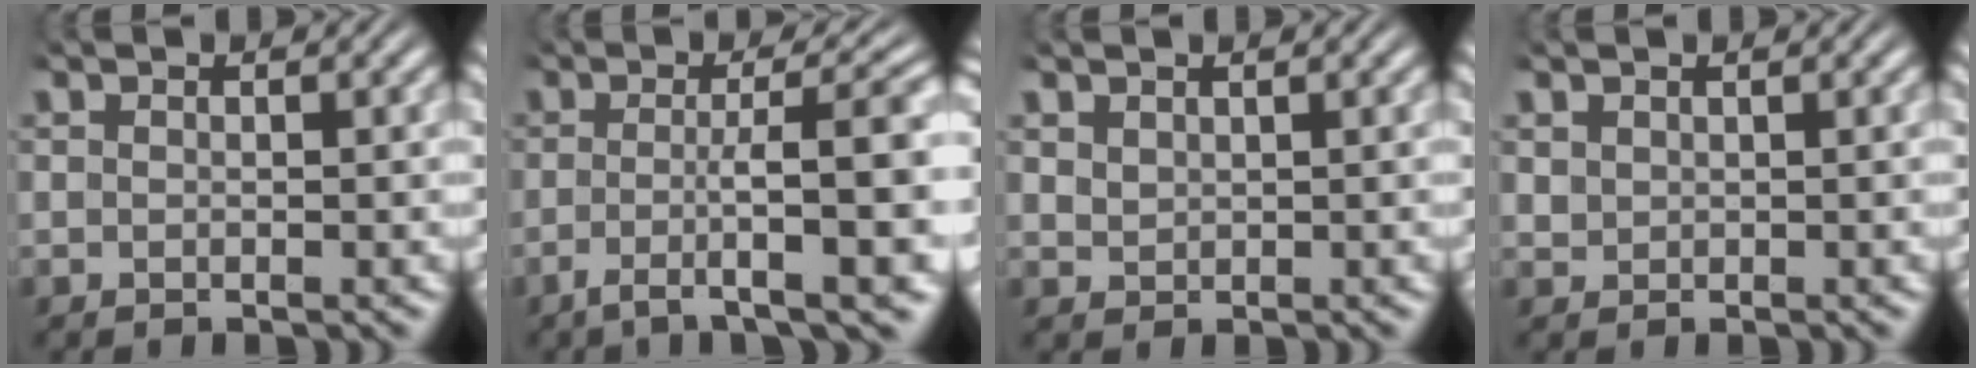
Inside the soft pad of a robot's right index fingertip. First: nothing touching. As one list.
[{"total": 7.3, "force": [-3.3, 1.3, 6.3], "torque": [-0.086, -0.017, -0.040]}, {"total": 1.0, "force": [0.9, 0.5, 0.0], "torque": [-0.002, -0.007, 0.028]}, {"total": 0.9, "force": [0.6, 0.7, 0.0], "torque": [-0.007, -0.006, 0.021]}]